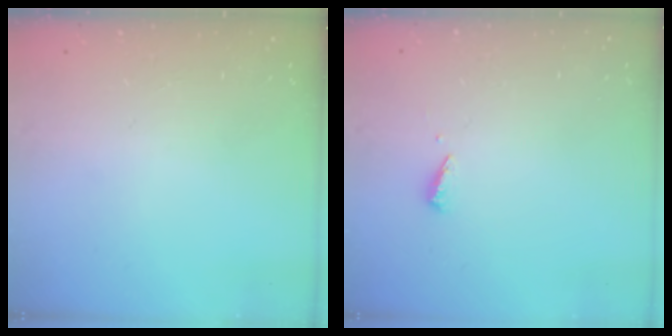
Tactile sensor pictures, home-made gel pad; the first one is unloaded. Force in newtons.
{"total": 2.5, "press": 2.5, "slide": 0.1}